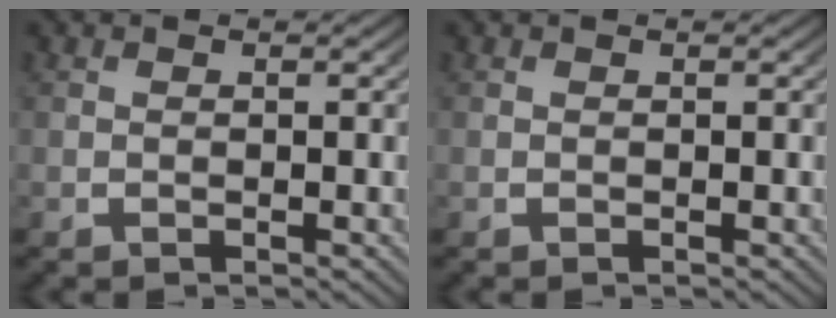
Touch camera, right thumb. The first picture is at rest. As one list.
[{"total": 0.0}]